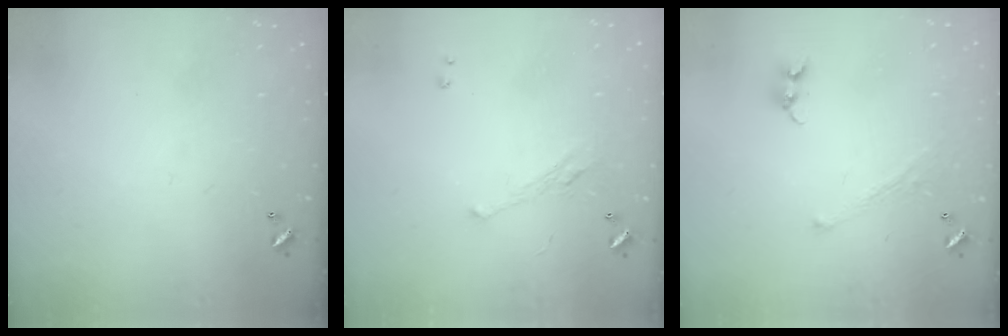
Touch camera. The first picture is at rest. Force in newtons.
{"total": 2.0, "press": 1.9, "slide": 0.7}
{"total": 1.3, "press": 1.2, "slide": 0.5}